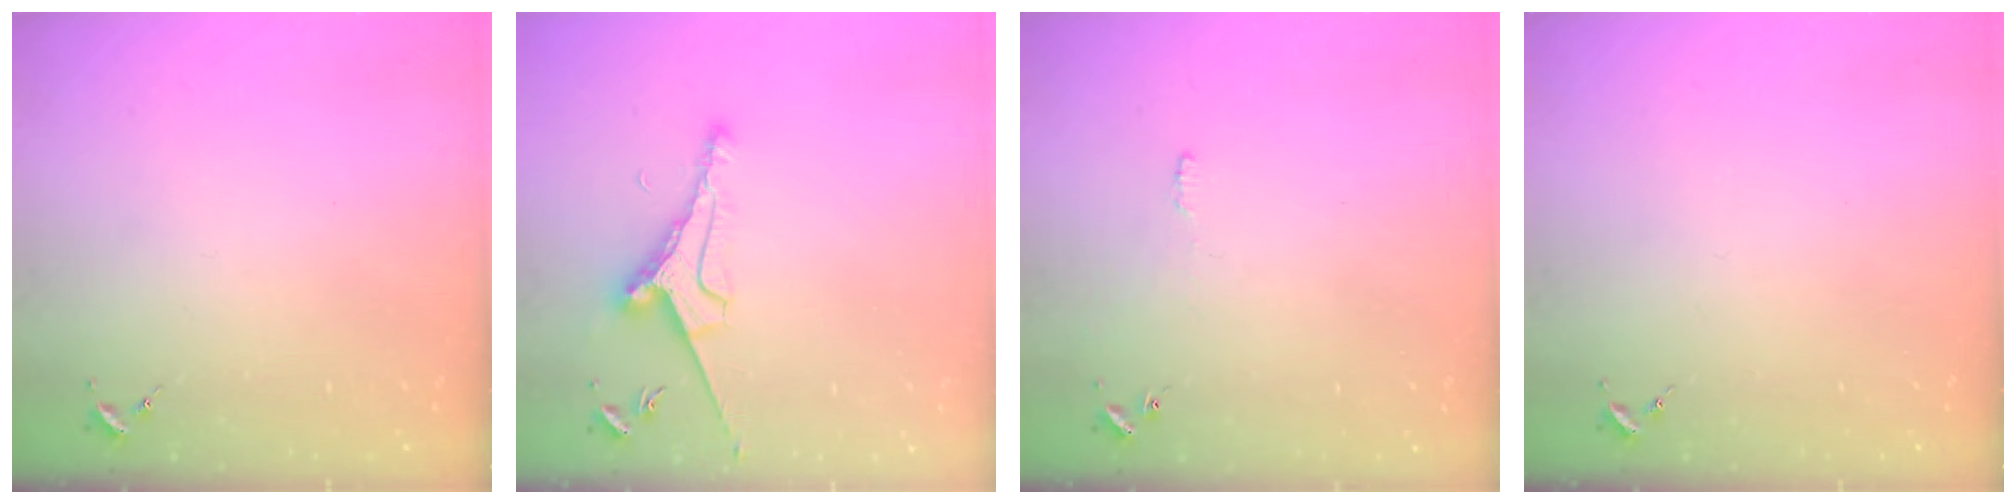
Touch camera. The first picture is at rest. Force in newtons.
{"total": 8.4, "press": 8.3, "slide": 1.1}
{"total": 3.8, "press": 3.8, "slide": 0.4}
{"total": 0.0}